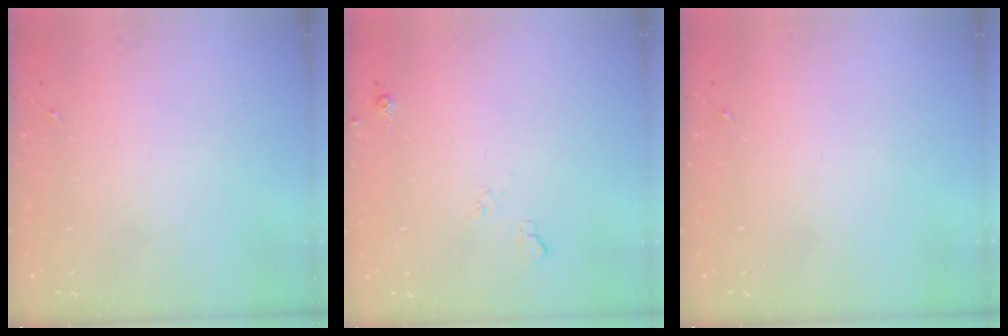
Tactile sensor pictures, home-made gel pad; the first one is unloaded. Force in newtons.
{"total": 4.6, "press": 4.5, "slide": 0.8}
{"total": 0.0}